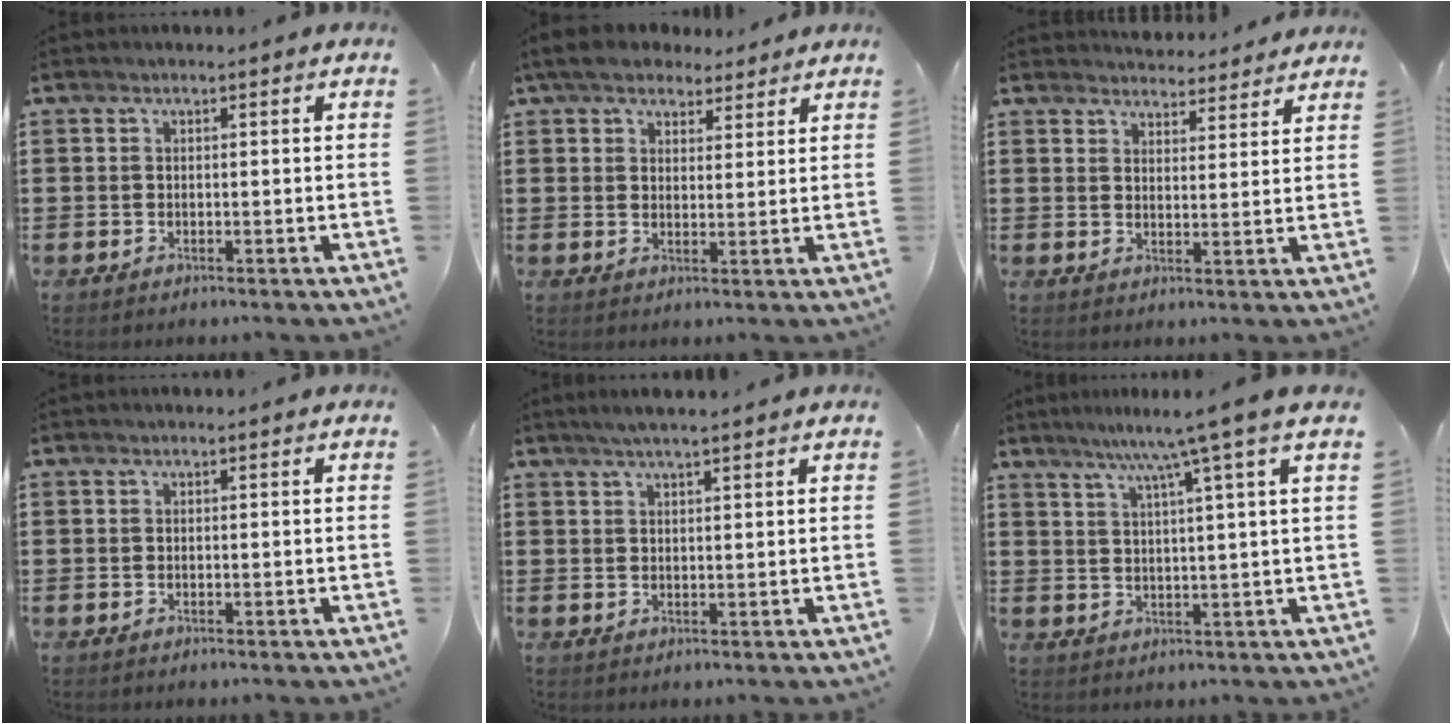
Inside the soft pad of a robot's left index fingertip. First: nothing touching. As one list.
[{"total": 5.4, "force": [4.4, 2.4, 1.8], "torque": [-0.052, 0.003, 0.083]}, {"total": 3.8, "force": [3.8, 0.5, 0.0], "torque": [-0.004, -0.021, 0.069]}, {"total": 0.0}, {"total": 2.3, "force": [1.9, 0.0, 1.3], "torque": [-0.028, 0.004, 0.034]}, {"total": 6.9, "force": [4.5, -1.4, 5.0], "torque": [-0.110, -0.011, 0.072]}]